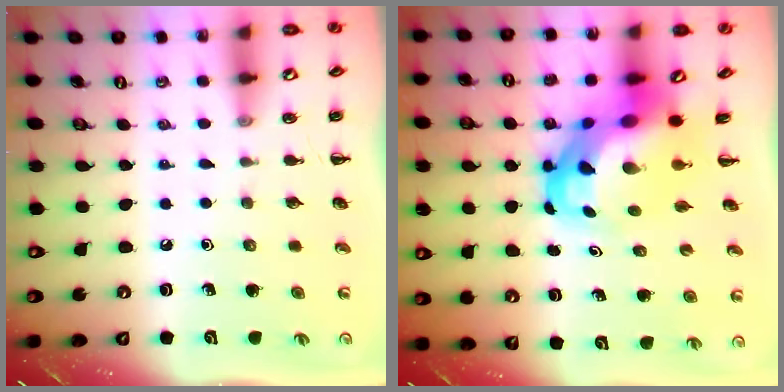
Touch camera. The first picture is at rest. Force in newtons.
{"total": 9.4, "press": 9.1, "slide": 2.6}